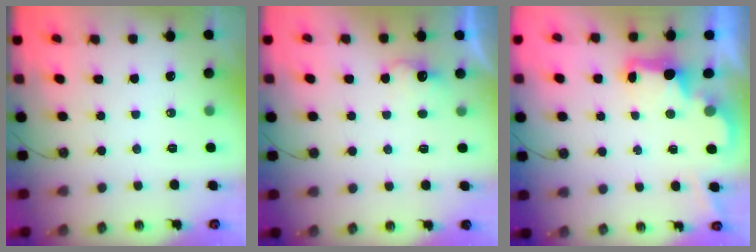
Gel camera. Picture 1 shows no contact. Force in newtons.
{"total": 5.3, "press": 5.2, "slide": 1.1}
{"total": 2.7, "press": 2.6, "slide": 0.5}